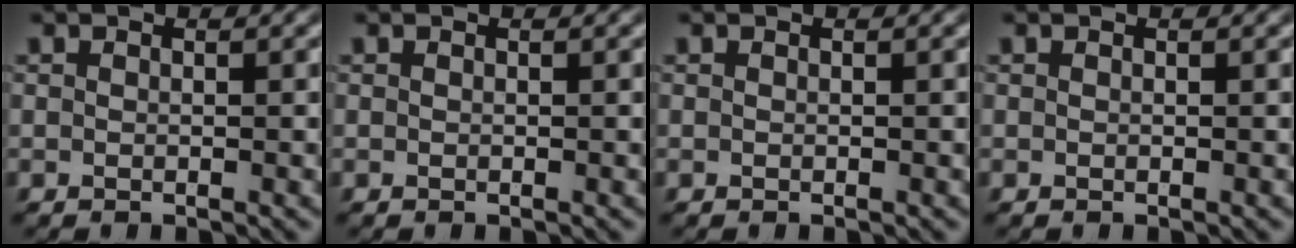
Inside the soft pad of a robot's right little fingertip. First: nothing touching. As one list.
[{"total": 0.0}, {"total": 0.0}, {"total": 0.0}]